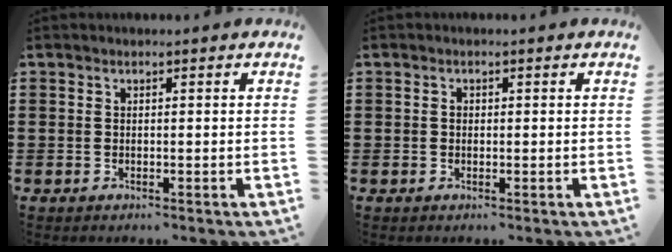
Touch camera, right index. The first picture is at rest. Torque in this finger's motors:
{"motor_torque": [0.33, 0.41, 0.10, 0.03]}